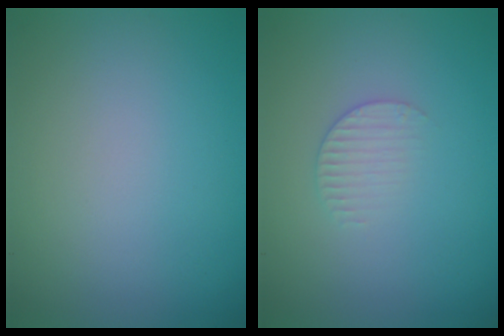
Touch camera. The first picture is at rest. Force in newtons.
{"total": 1.5, "press": 1.5, "slide": 0.4}